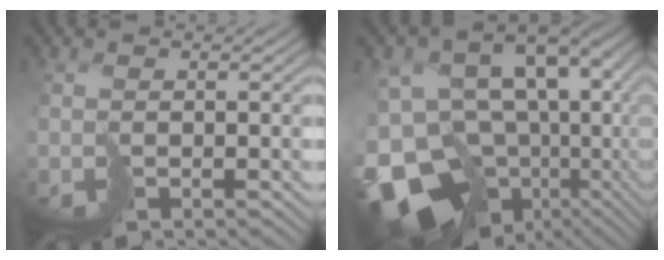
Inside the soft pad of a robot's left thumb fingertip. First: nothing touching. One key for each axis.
{"total": 17.6, "fx": -4.8, "fy": 12.3, "fz": 11.6, "tx": -0.205, "ty": -0.023, "tz": -0.055}